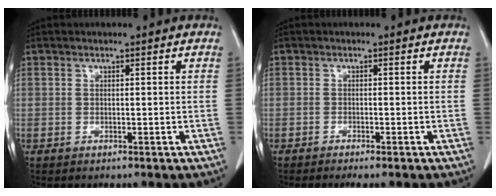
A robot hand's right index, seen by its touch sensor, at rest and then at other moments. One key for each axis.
{"total": 2.1, "fx": -1.7, "fy": 0.2, "fz": 1.2, "tx": -0.018, "ty": -0.006, "tz": -0.022}